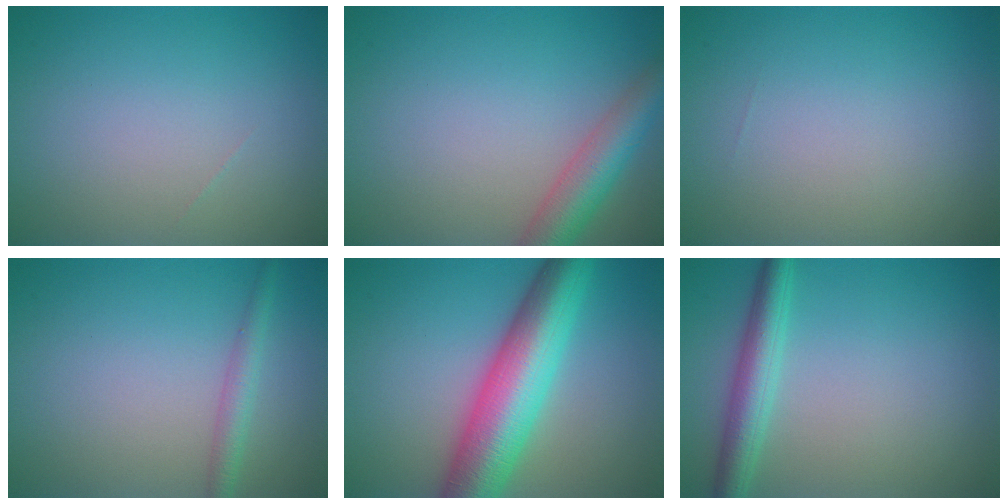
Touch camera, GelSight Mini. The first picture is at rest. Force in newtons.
{"total": 4.7, "press": 4.7, "slide": 0.1}
{"total": 0.0}
{"total": 2.0, "press": 2.0, "slide": 0.0}
{"total": 10.1, "press": 10.1, "slide": 0.1}
{"total": 3.6, "press": 3.6, "slide": 0.1}